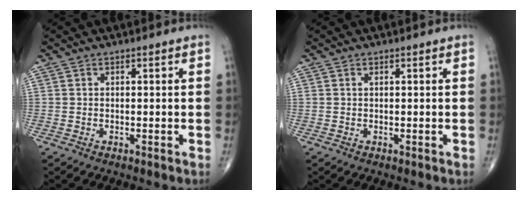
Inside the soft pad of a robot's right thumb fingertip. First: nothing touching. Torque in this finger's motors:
{"motor_torque": [-0.05, -0.25, 0.12, 0.15, -0.02]}